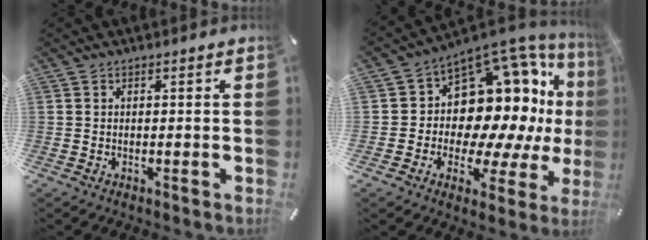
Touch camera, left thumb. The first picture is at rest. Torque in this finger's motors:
{"motor_torque": [1.62, 2.55, 1.61, -0.61, 0.36]}